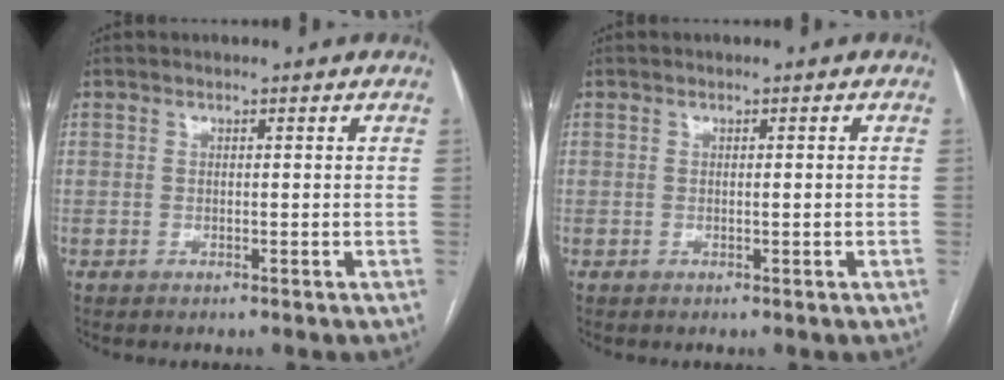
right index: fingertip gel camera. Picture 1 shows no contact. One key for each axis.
{"total": 0.6, "fx": -0.1, "fy": -0.1, "fz": 0.6, "tx": -0.011, "ty": -0.001, "tz": 0.002}